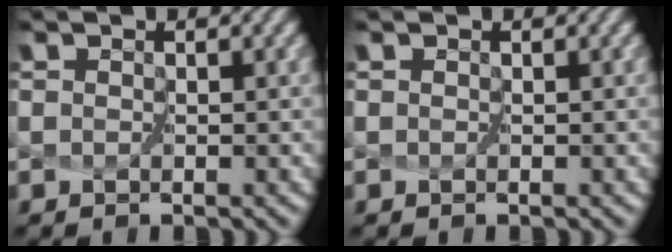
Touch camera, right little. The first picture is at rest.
{"total": 0.0}